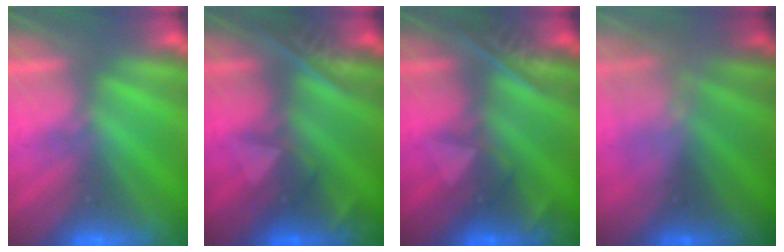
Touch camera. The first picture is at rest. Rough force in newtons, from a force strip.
{"total": 2.4}
{"total": 2.4}
{"total": 2.3}